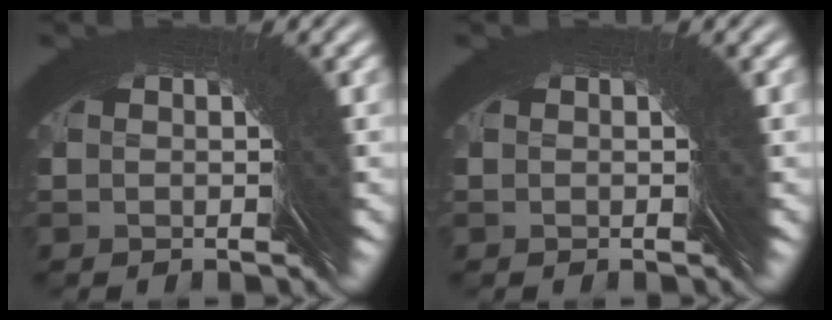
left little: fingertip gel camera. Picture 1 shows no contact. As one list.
[{"total": 0.0}]